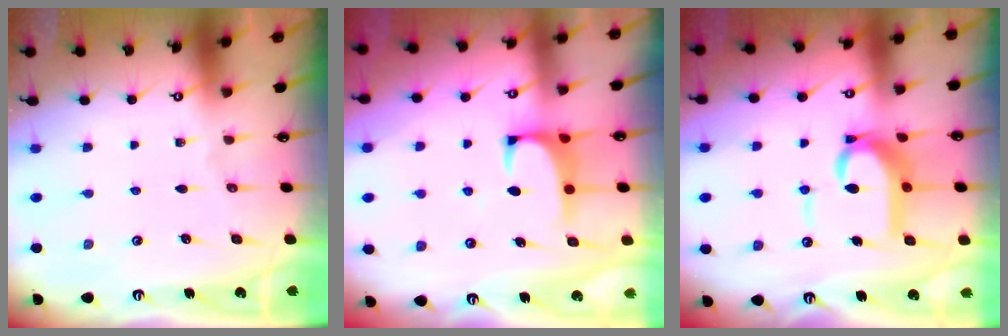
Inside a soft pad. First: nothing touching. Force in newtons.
{"total": 0.9, "press": 0.7, "slide": 0.6}
{"total": 8.2, "press": 8.1, "slide": 1.2}